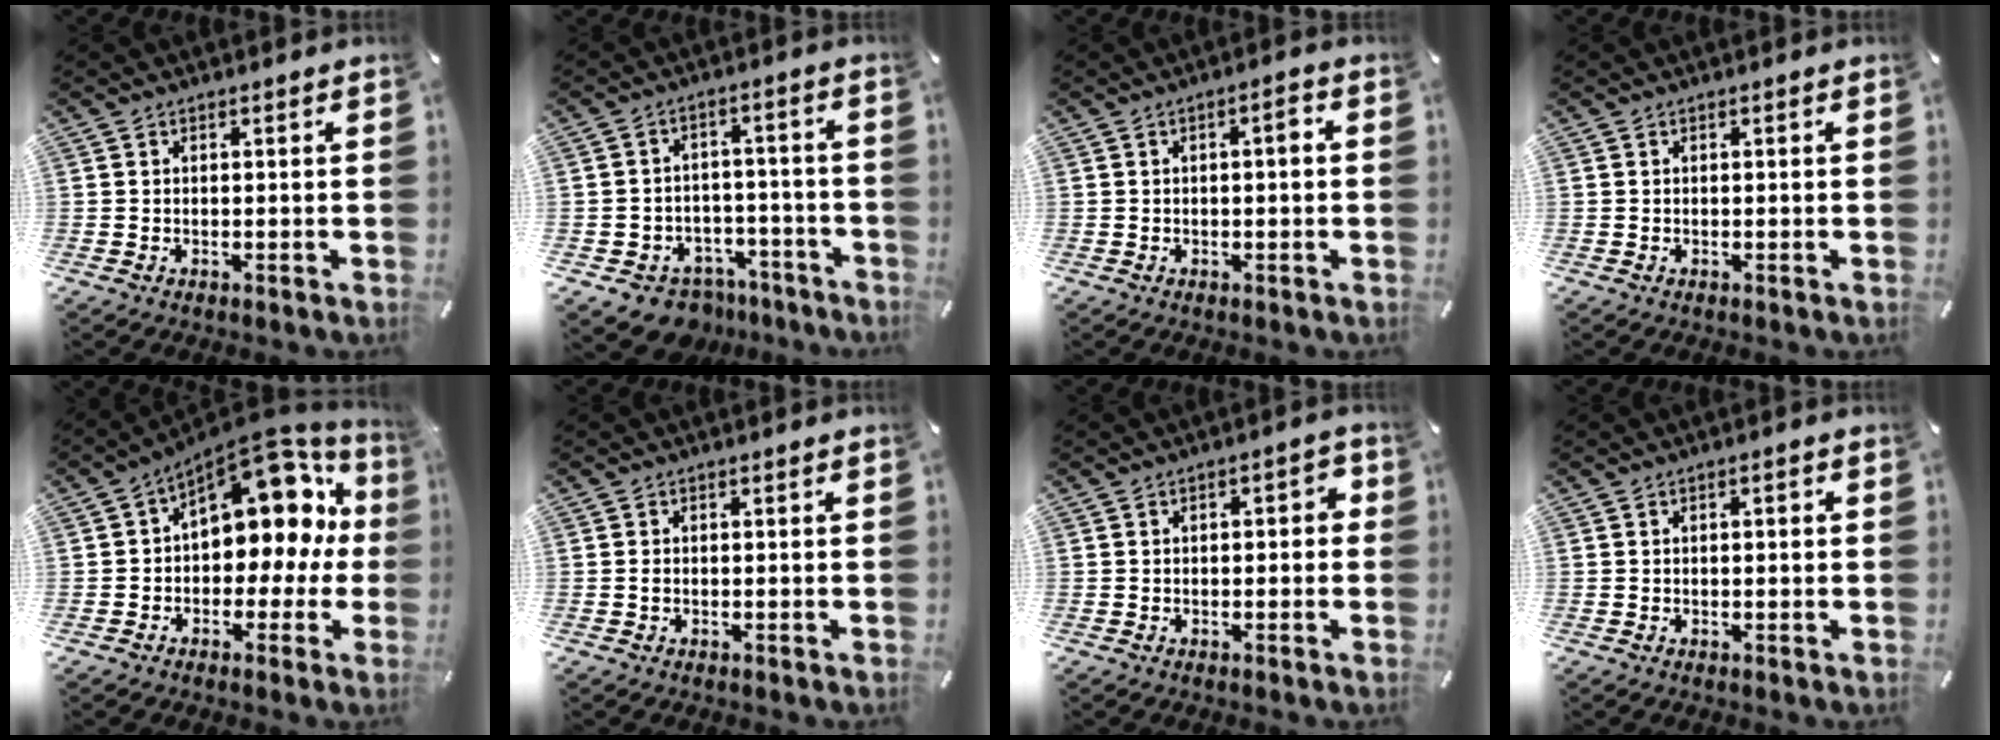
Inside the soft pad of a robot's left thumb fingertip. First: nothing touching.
{"total": 7.6, "force": [-4.9, 5.5, 1.9], "torque": [-0.028, 0.038, -0.083]}
{"total": 2.8, "force": [-0.1, 0.8, 2.7], "torque": [-0.042, 0.008, -0.007]}
{"total": 0.0}
{"total": 14.2, "force": [6.7, 8.7, 9.0], "torque": [-0.119, -0.059, 0.116]}
{"total": 0.7, "force": [-0.2, 0.4, 0.5], "torque": [-0.011, 0.000, -0.003]}
{"total": 2.4, "force": [-0.8, 1.3, 1.9], "torque": [-0.033, 0.012, -0.017]}
{"total": 1.1, "force": [-0.1, 0.5, 1.0], "torque": [-0.017, 0.003, -0.003]}